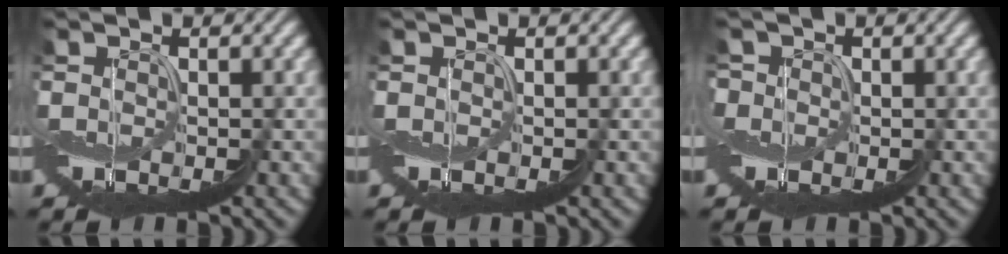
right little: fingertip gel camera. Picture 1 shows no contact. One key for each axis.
{"total": 0.0}
{"total": 1.9, "fx": 0.5, "fy": 1.8, "fz": 0.5, "tx": 0.001, "ty": 0.017, "tz": -0.016}